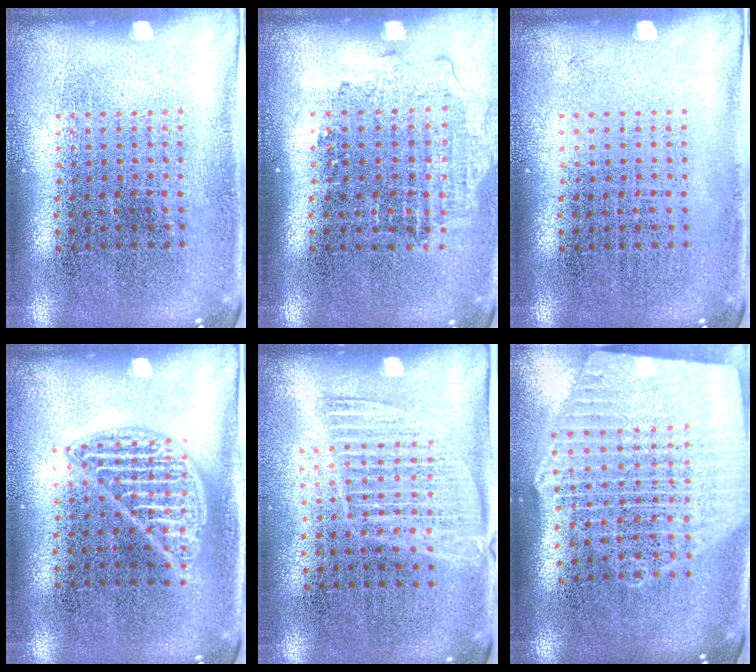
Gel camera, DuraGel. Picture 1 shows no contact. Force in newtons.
{"total": 1.2, "press": 1.1, "slide": 0.5}
{"total": 0.0}
{"total": 1.3, "press": 1.3, "slide": 0.1}
{"total": 1.3, "press": 1.2, "slide": 0.6}
{"total": 2.7, "press": 2.3, "slide": 1.4}